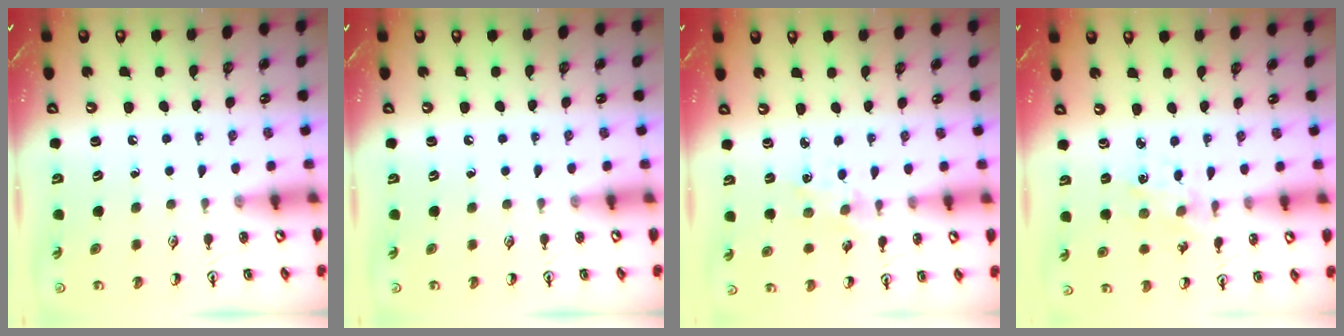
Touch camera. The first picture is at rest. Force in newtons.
{"total": 0.0}
{"total": 3.4, "press": 3.3, "slide": 0.5}
{"total": 1.9, "press": 1.9, "slide": 0.3}